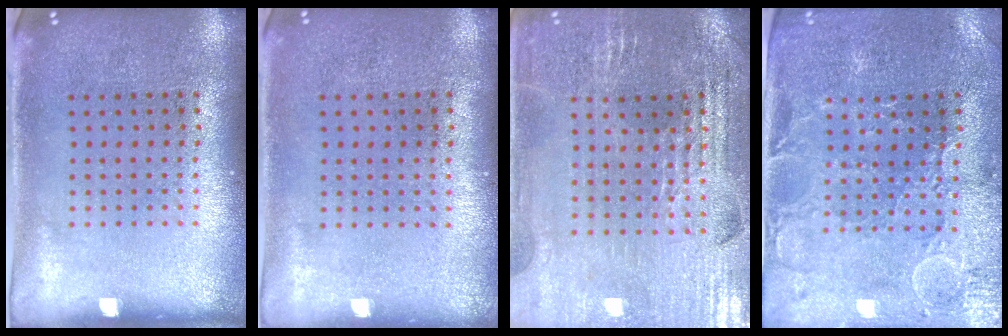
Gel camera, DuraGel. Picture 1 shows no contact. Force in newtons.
{"total": 0.0}
{"total": 2.9, "press": 2.9, "slide": 0.6}
{"total": 1.1, "press": 1.0, "slide": 0.4}